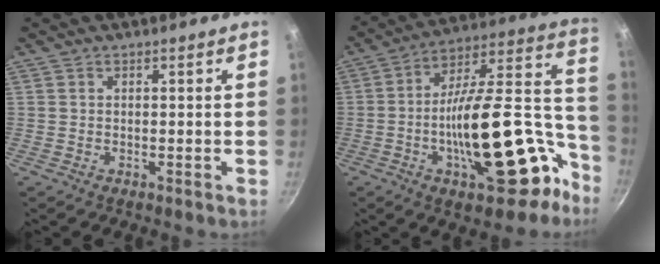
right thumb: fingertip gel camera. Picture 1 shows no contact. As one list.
[{"total": 28.5, "force": [-10.5, 12.8, 23.2], "torque": [-0.302, 0.079, -0.157]}]